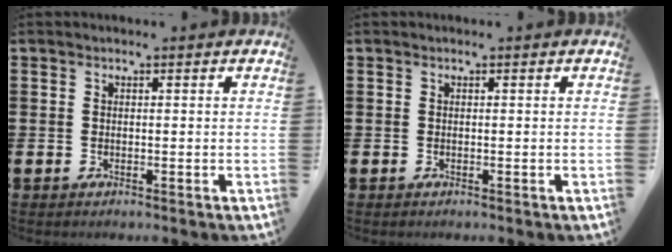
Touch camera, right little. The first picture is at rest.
{"total": 0.0}